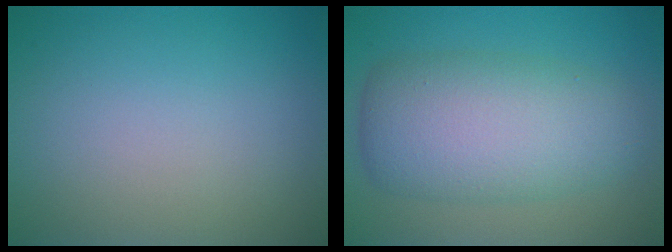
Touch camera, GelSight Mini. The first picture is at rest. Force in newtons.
{"total": 8.0, "press": 8.0, "slide": 0.4}